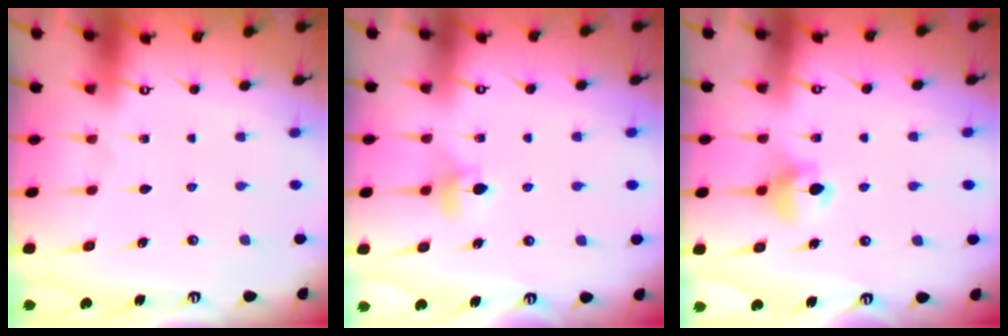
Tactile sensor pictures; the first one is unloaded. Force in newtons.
{"total": 4.6, "press": 4.5, "slide": 0.9}
{"total": 5.9, "press": 5.9, "slide": 0.7}